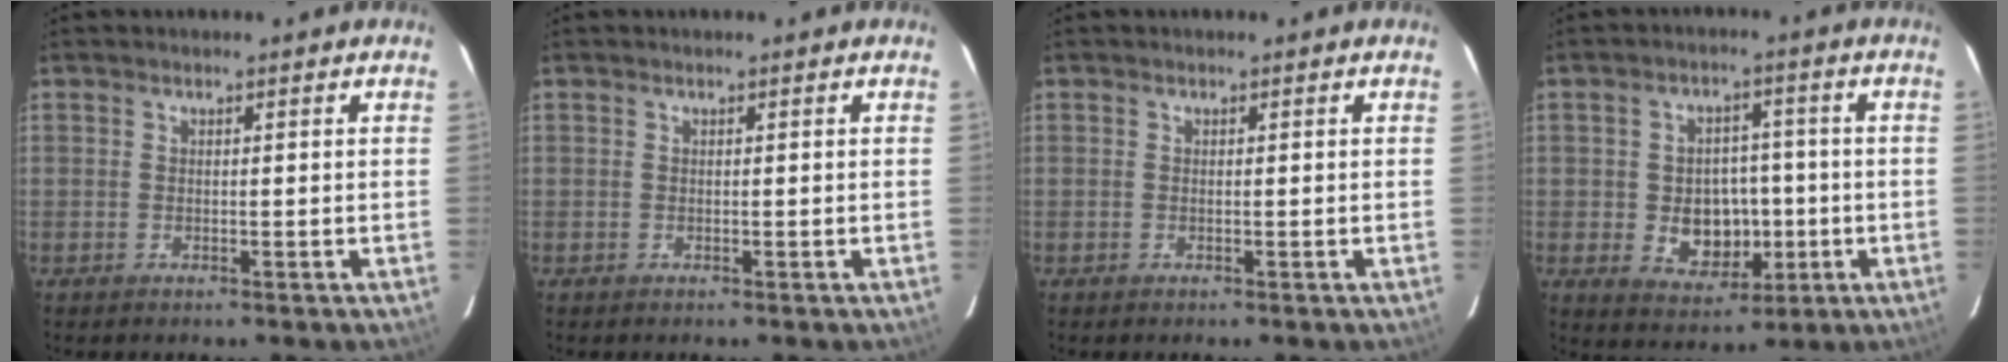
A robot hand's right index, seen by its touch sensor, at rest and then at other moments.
{"total": 0.0}
{"total": 0.0}
{"total": 8.9, "force": [-1.7, 7.1, 5.1], "torque": [-0.105, 0.003, -0.008]}